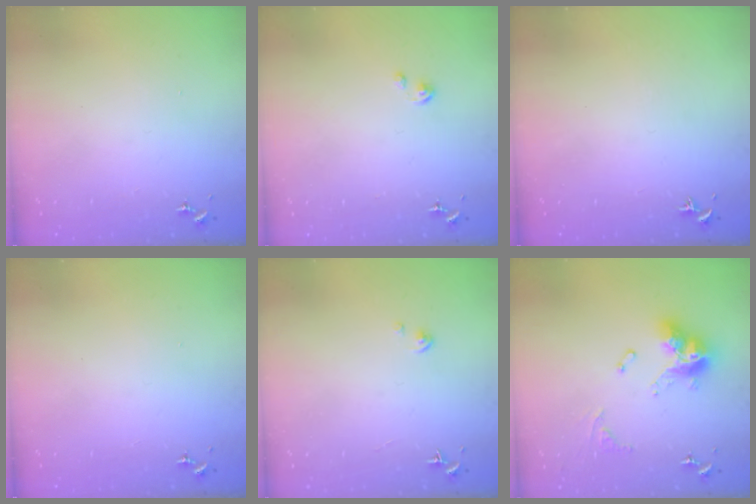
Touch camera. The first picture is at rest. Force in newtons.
{"total": 1.1, "press": 1.1, "slide": 0.2}
{"total": 0.0}
{"total": 0.0}
{"total": 1.8, "press": 1.8, "slide": 0.2}
{"total": 14.6, "press": 14.6, "slide": 1.1}